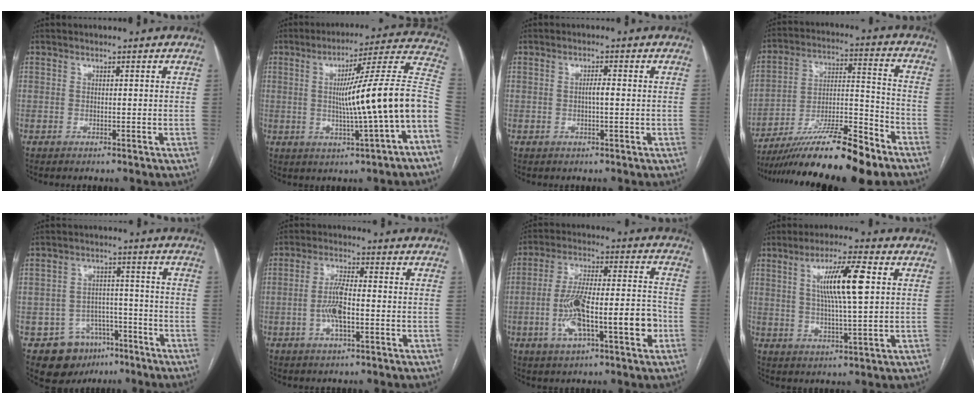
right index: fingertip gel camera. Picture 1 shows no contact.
{"total": 16.8, "force": [-2.4, -0.8, 16.6], "torque": [-0.221, 0.023, -0.039]}
{"total": 1.6, "force": [-0.1, 0.2, 1.6], "torque": [-0.026, 0.004, -0.002]}
{"total": 18.8, "force": [-14.6, 1.6, 11.8], "torque": [-0.191, -0.009, -0.254]}
{"total": 9.1, "force": [-5.3, 7.1, 2.2], "torque": [-0.027, 0.023, -0.071]}
{"total": 5.8, "force": [-1.3, 1.3, 5.5], "torque": [-0.115, 0.003, -0.025]}
{"total": 14.5, "force": [-4.1, 3.7, 13.5], "torque": [-0.240, 0.024, -0.065]}
{"total": 10.0, "force": [2.5, 0.7, 9.6], "torque": [-0.172, 0.006, 0.044]}